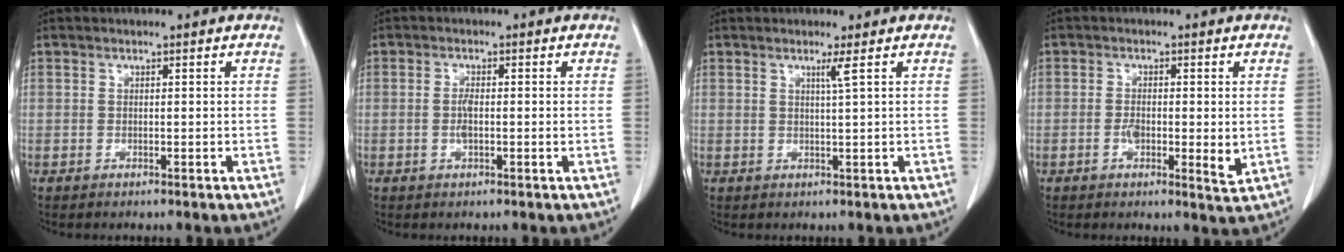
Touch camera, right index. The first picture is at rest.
{"total": 2.1, "force": [-0.3, 0.6, 2.0], "torque": [-0.046, -0.001, -0.006]}
{"total": 1.5, "force": [0.7, -0.7, 1.1], "torque": [-0.030, -0.008, 0.017]}
{"total": 4.8, "force": [-0.7, 1.5, 4.5], "torque": [-0.075, -0.006, -0.011]}